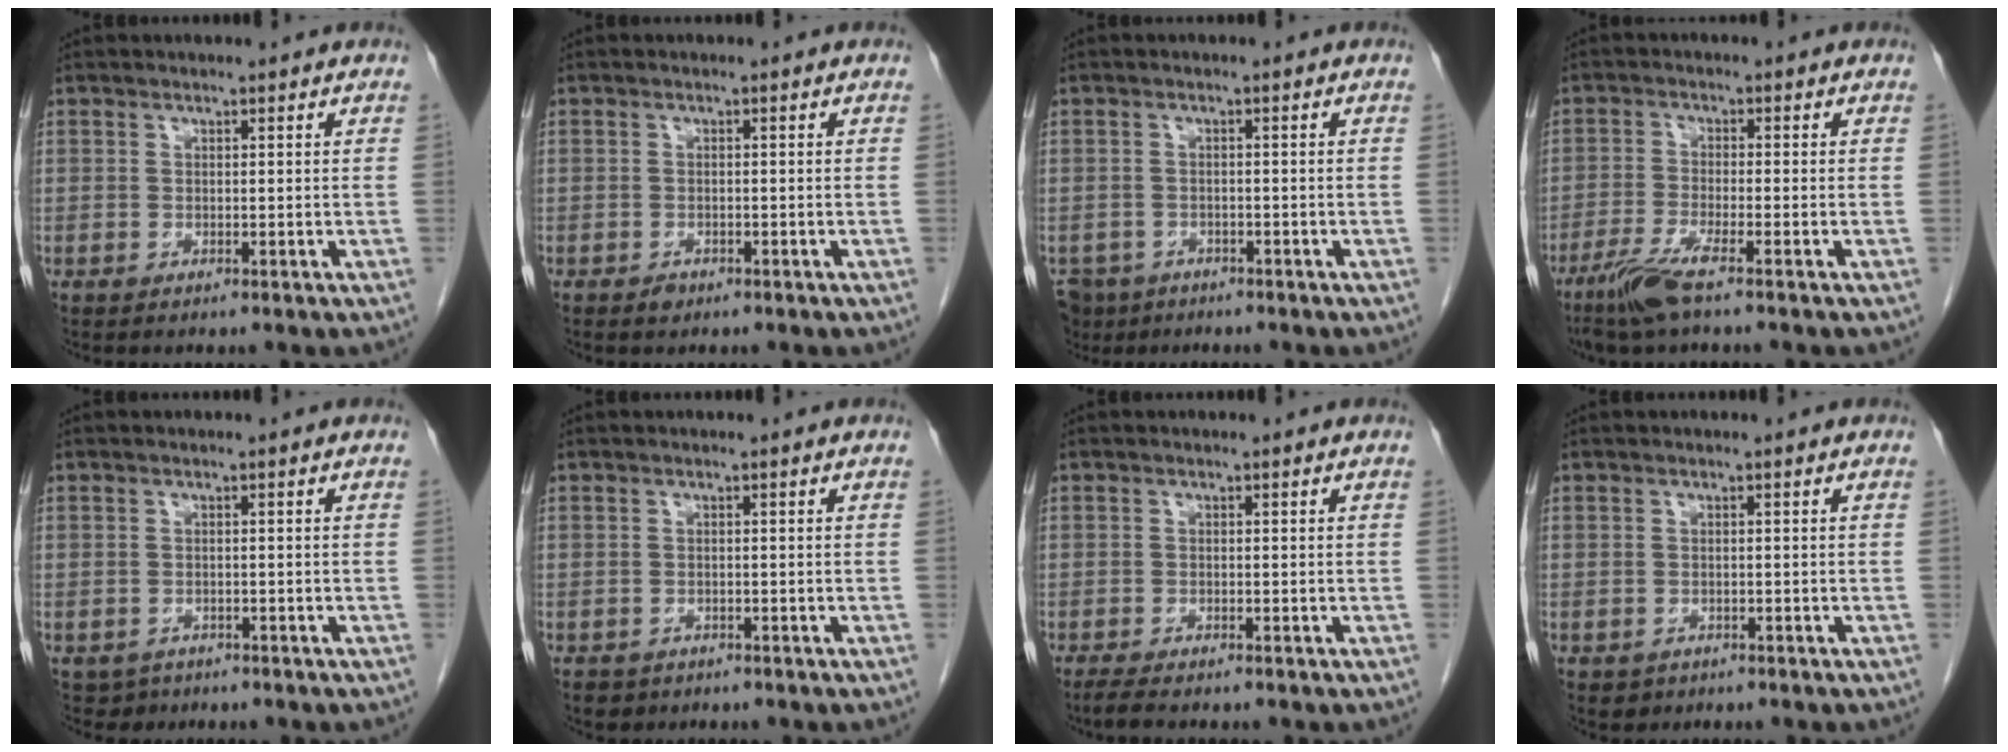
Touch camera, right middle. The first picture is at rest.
{"total": 1.1, "force": [-0.8, 0.7, 0.3], "torque": [-0.006, 0.001, -0.010]}
{"total": 4.9, "force": [-3.8, 3.1, 0.5], "torque": [-0.010, -0.002, -0.064]}
{"total": 5.2, "force": [-3.7, 0.1, 3.7], "torque": [-0.083, -0.014, -0.076]}
{"total": 1.8, "force": [-1.1, 1.5, -0.1], "torque": [-0.004, 0.005, -0.016]}
{"total": 1.7, "force": [-1.1, 1.2, 0.1], "torque": [-0.010, 0.001, -0.015]}
{"total": 1.9, "force": [-1.5, 0.1, 1.0], "torque": [-0.031, -0.009, -0.029]}
{"total": 1.3, "force": [-0.7, 1.1, 0.1], "torque": [-0.006, 0.002, -0.004]}